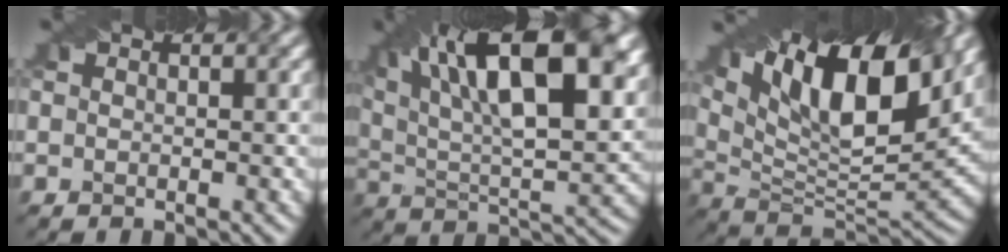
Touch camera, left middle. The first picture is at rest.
{"total": 16.6, "force": [7.8, 6.3, 13.2], "torque": [-0.206, 0.021, 0.125]}
{"total": 13.8, "force": [7.4, 5.1, 10.5], "torque": [-0.181, 0.019, 0.132]}